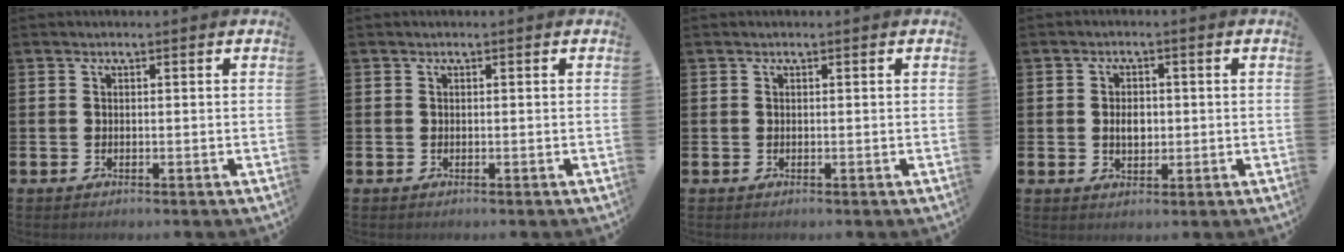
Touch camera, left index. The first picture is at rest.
{"total": 0.0}
{"total": 0.0}
{"total": 2.9, "force": [0.0, 2.0, 2.1], "torque": [-0.026, 0.002, -0.005]}